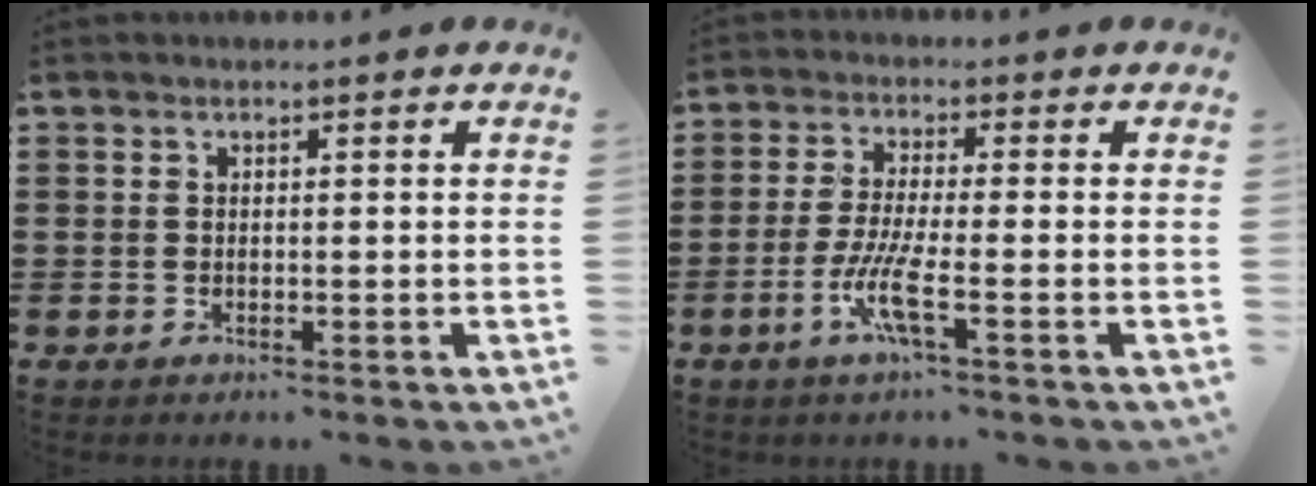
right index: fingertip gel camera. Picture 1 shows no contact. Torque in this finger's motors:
{"motor_torque": [2.03, 0.10, 0.52, 0.08]}